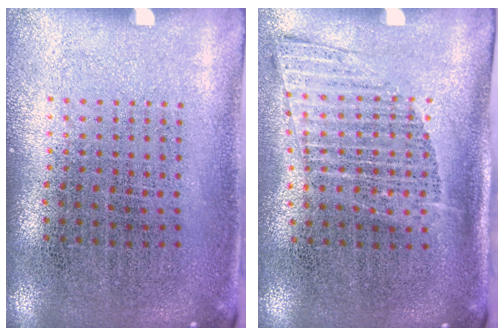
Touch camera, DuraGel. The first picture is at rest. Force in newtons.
{"total": 1.3, "press": 1.1, "slide": 0.8}